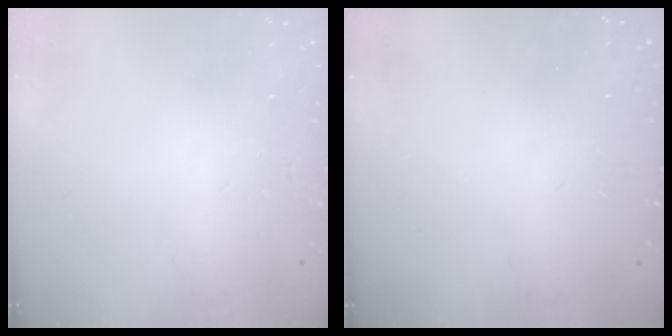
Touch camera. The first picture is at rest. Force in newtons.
{"total": 3.6, "press": 3.3, "slide": 1.5}